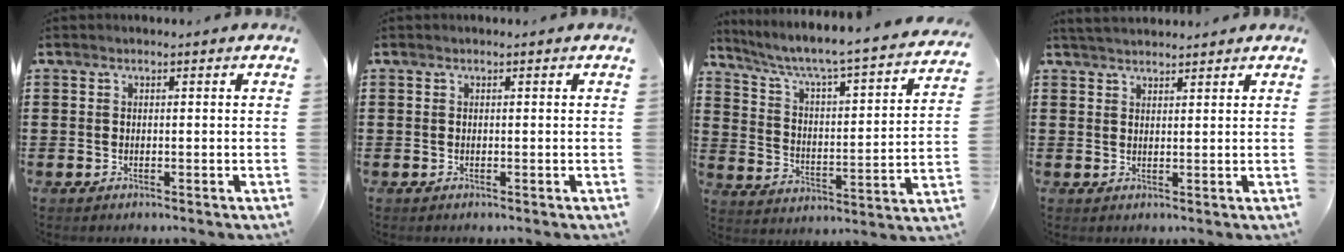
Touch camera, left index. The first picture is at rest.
{"total": 0.0}
{"total": 4.9, "force": [4.0, -0.2, 2.7], "torque": [-0.072, -0.045, 0.057]}
{"total": 2.4, "force": [2.4, 0.2, 0.2], "torque": [-0.010, -0.002, 0.048]}